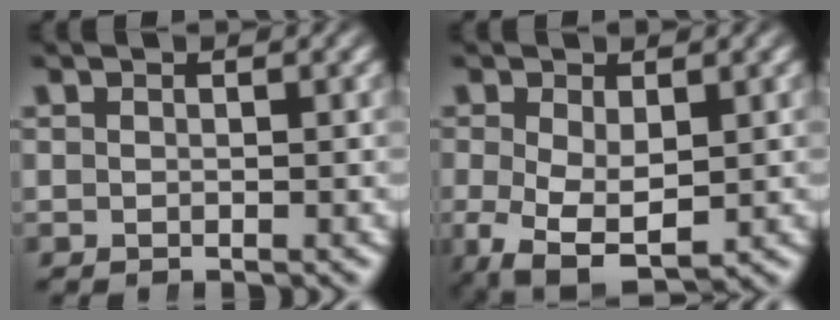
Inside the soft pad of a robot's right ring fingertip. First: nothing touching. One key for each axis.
{"total": 7.2, "fx": -3.5, "fy": 4.4, "fz": 4.6, "tx": -0.106, "ty": -0.064, "tz": -0.027}